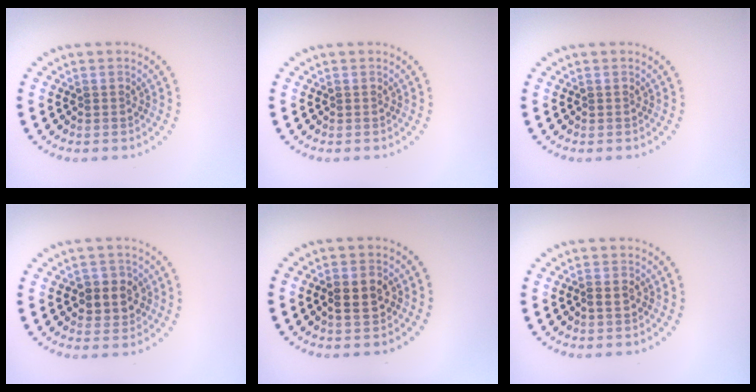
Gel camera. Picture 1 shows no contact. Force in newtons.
{"total": 0.0}
{"total": 0.0}
{"total": 2.8, "press": 2.7, "slide": 0.8}
{"total": 2.6, "press": 2.6, "slide": 0.3}
{"total": 0.6, "press": 0.6, "slide": 0.3}